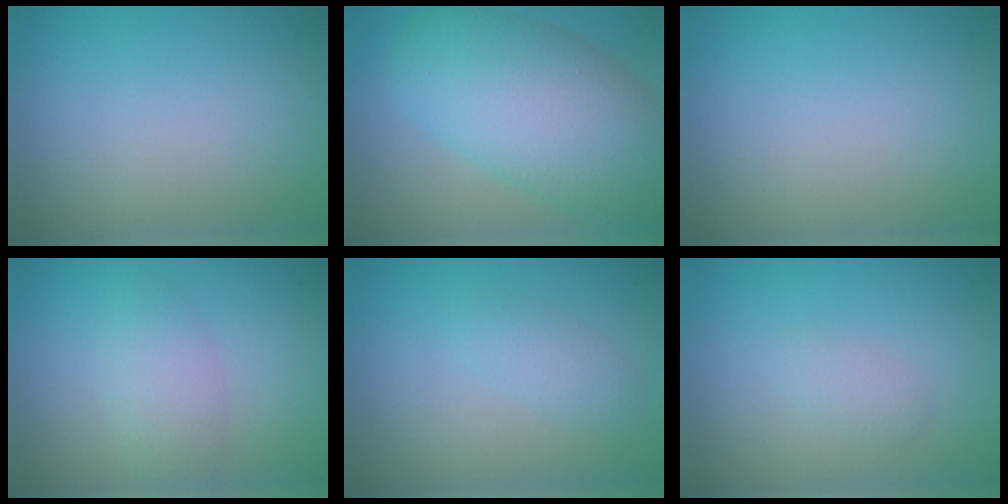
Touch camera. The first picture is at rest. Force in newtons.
{"total": 10.6, "press": 10.6, "slide": 0.4}
{"total": 0.0}
{"total": 2.8, "press": 2.8, "slide": 0.1}
{"total": 1.6, "press": 1.6, "slide": 0.1}
{"total": 1.2, "press": 1.2, "slide": 0.0}